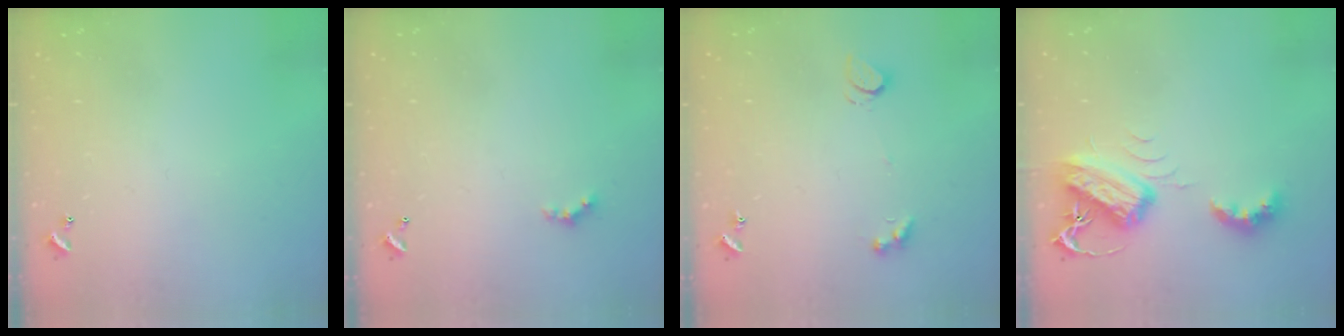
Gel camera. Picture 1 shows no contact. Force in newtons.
{"total": 1.6, "press": 1.6, "slide": 0.4}
{"total": 1.4, "press": 1.2, "slide": 0.6}
{"total": 7.0, "press": 7.0, "slide": 0.1}